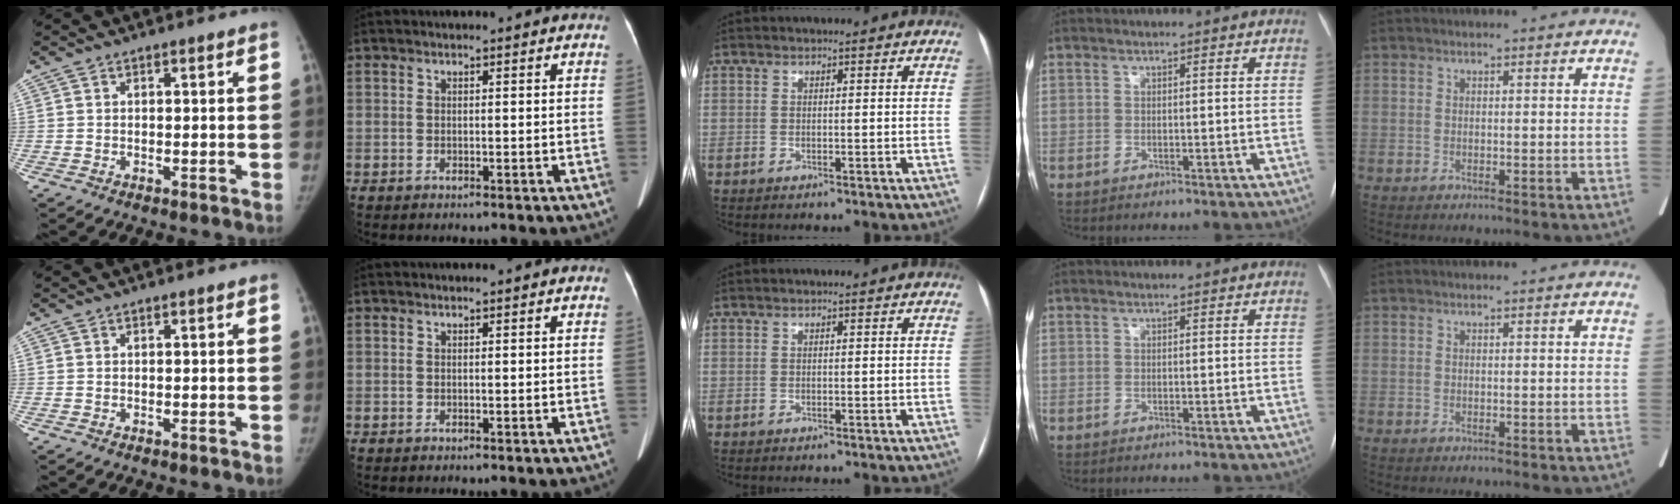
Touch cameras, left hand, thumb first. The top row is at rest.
{}